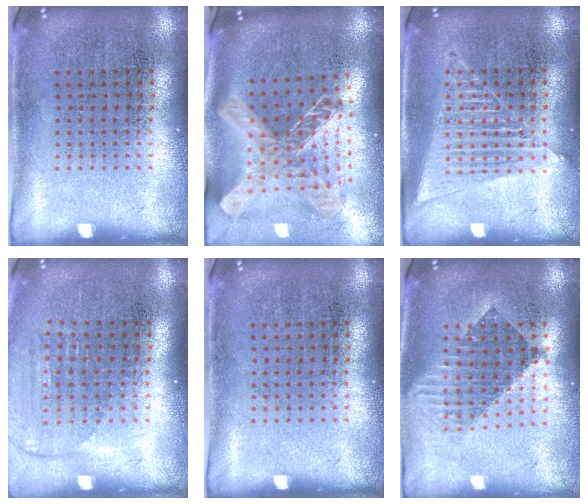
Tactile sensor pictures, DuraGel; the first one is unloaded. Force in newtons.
{"total": 2.3, "press": 1.7, "slide": 1.5}
{"total": 1.4, "press": 1.4, "slide": 0.1}
{"total": 1.3, "press": 1.2, "slide": 0.6}
{"total": 0.0}
{"total": 1.6, "press": 1.4, "slide": 0.9}